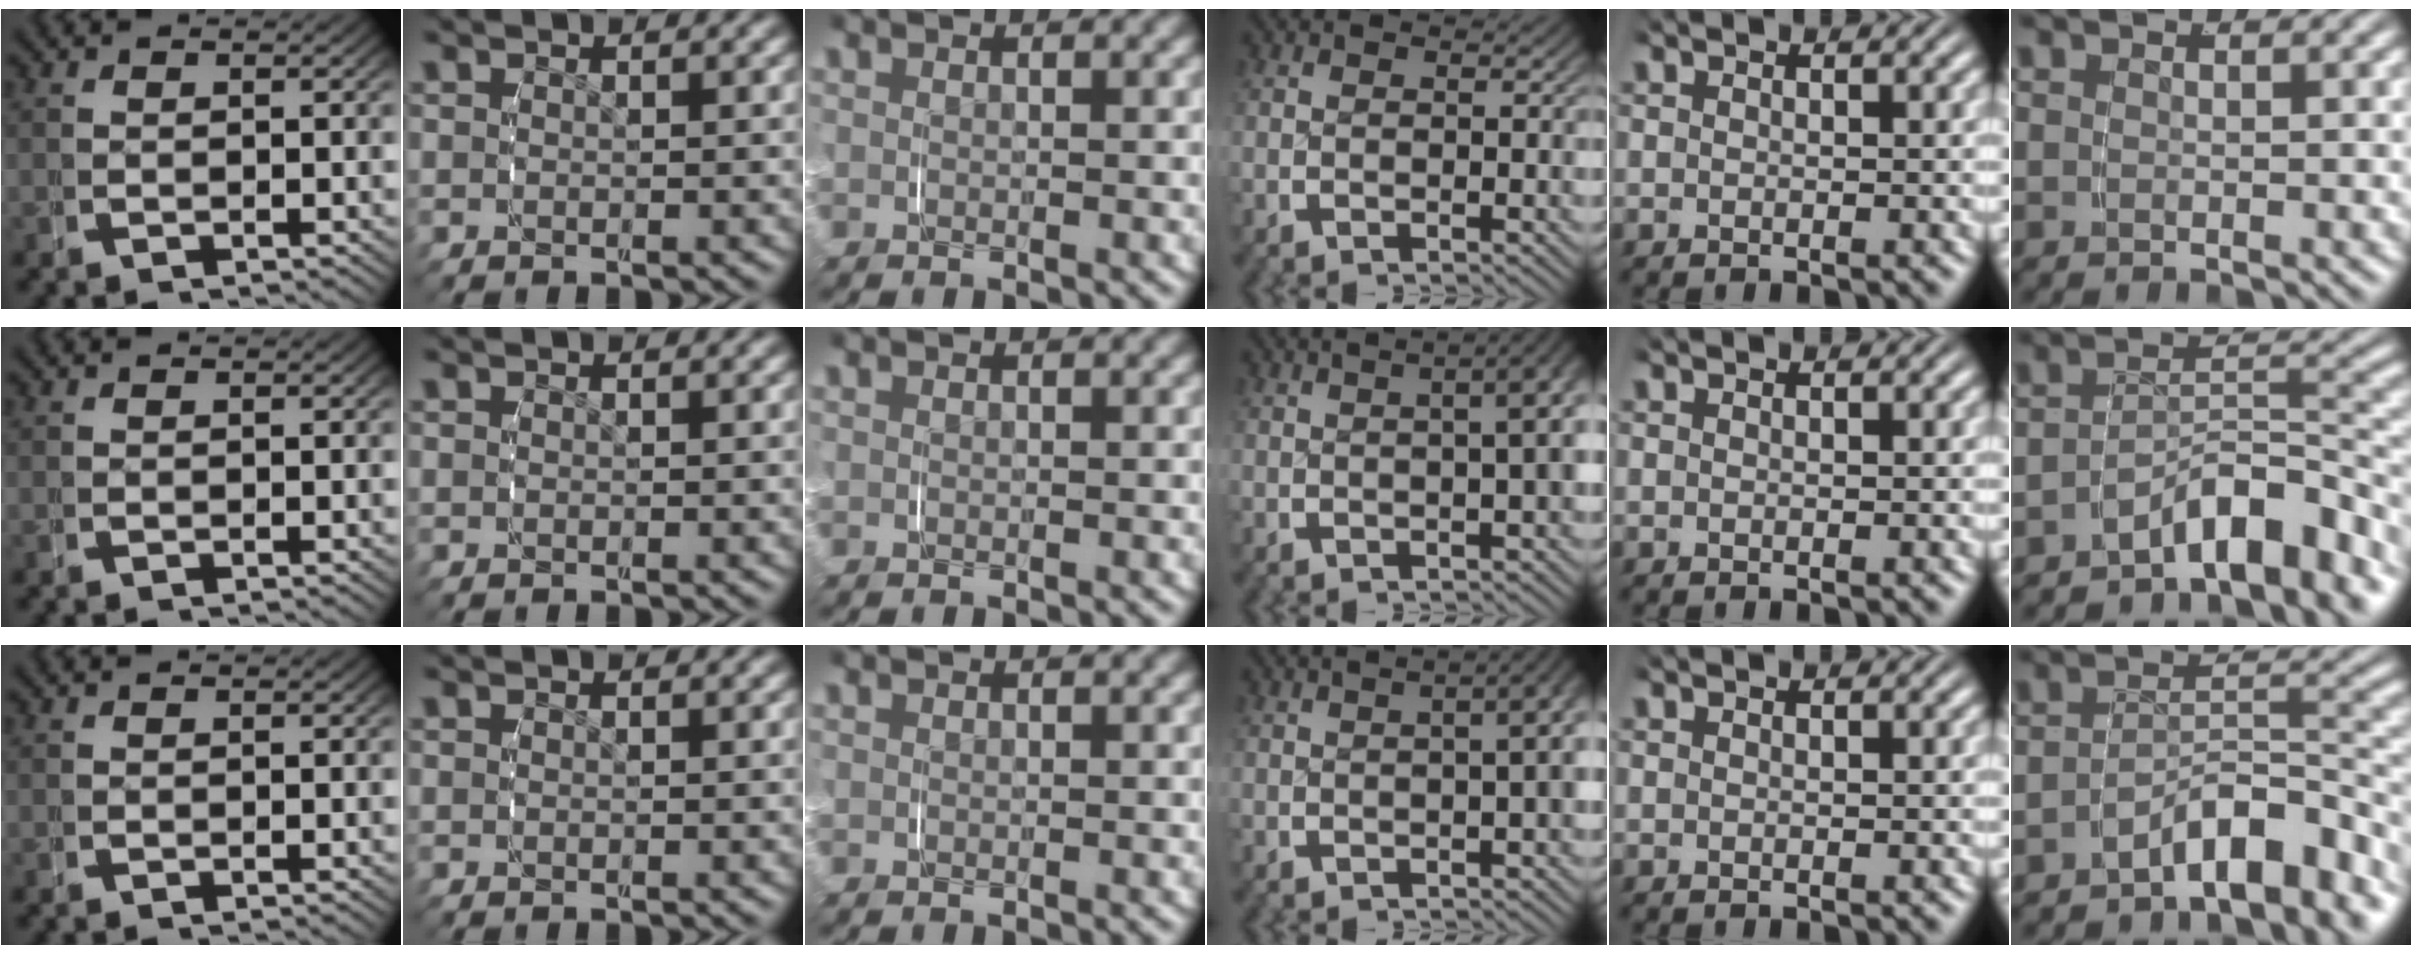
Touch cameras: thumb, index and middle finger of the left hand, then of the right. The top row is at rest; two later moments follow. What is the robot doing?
{"motion": "grasp_and_lifting", "object": "string"}